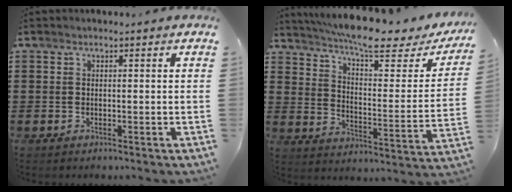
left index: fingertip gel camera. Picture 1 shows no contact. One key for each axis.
{"total": 9.4, "fx": 8.0, "fy": 0.5, "fz": 4.9, "tx": -0.101, "ty": -0.054, "tz": 0.133}